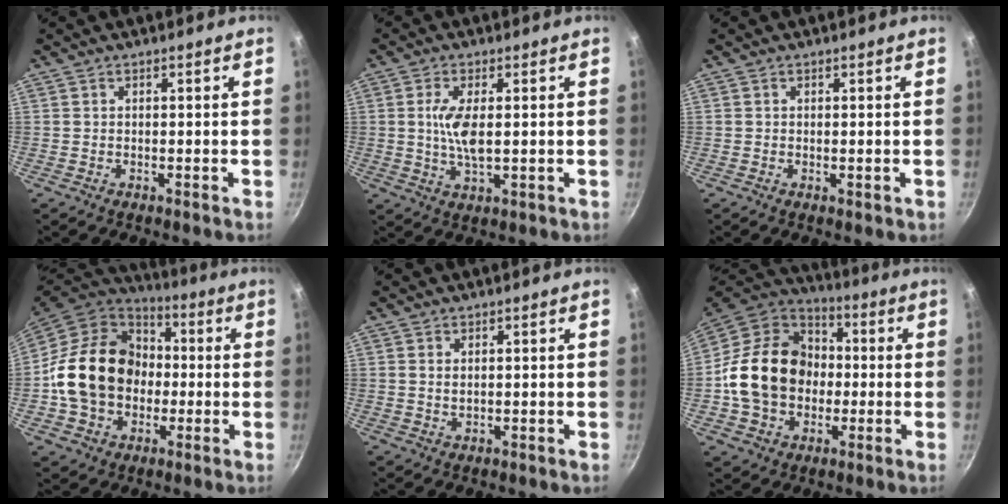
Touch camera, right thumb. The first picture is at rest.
{"total": 6.9, "force": [0.7, 2.4, 6.4], "torque": [-0.137, -0.005, 0.016]}
{"total": 0.7, "force": [0.0, 0.2, 0.7], "torque": [-0.010, -0.001, 0.000]}
{"total": 20.9, "force": [-1.0, 16.7, 12.6], "torque": [-0.202, 0.045, -0.021]}
{"total": 1.4, "force": [0.6, 0.8, 1.0], "torque": [-0.019, -0.003, 0.011]}
{"total": 19.9, "force": [-1.2, 15.9, 12.0], "torque": [-0.184, 0.042, -0.026]}